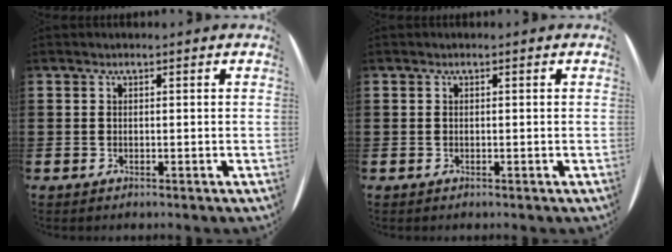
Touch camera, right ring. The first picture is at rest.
{"total": 0.0}